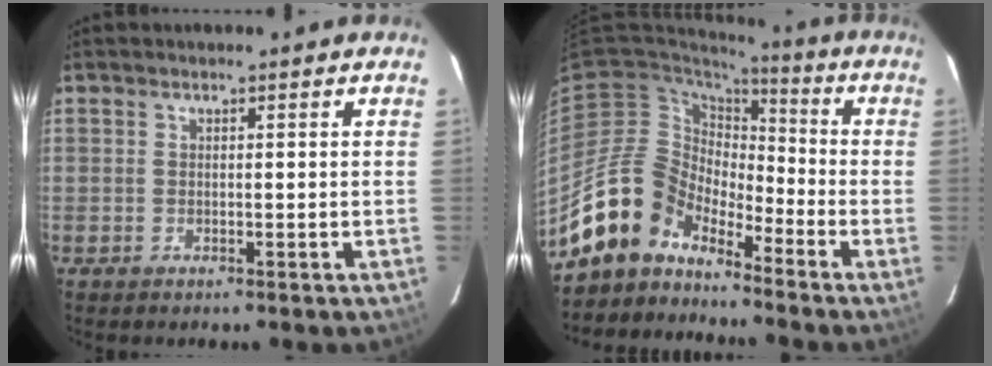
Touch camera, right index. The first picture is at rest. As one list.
[{"total": 12.5, "force": [-10.9, 5.9, 2.0], "torque": [-0.045, 0.030, -0.207]}]